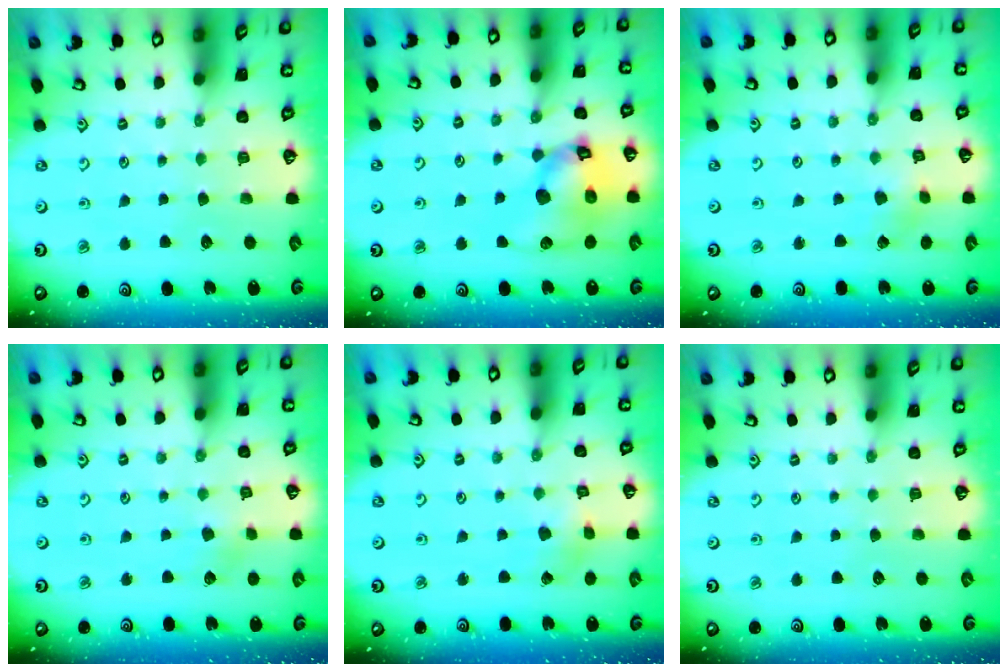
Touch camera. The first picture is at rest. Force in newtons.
{"total": 15.4, "press": 15.3, "slide": 2.0}
{"total": 1.8, "press": 1.8, "slide": 0.2}
{"total": 2.4, "press": 2.3, "slide": 0.4}
{"total": 2.0, "press": 2.0, "slide": 0.3}
{"total": 0.0}